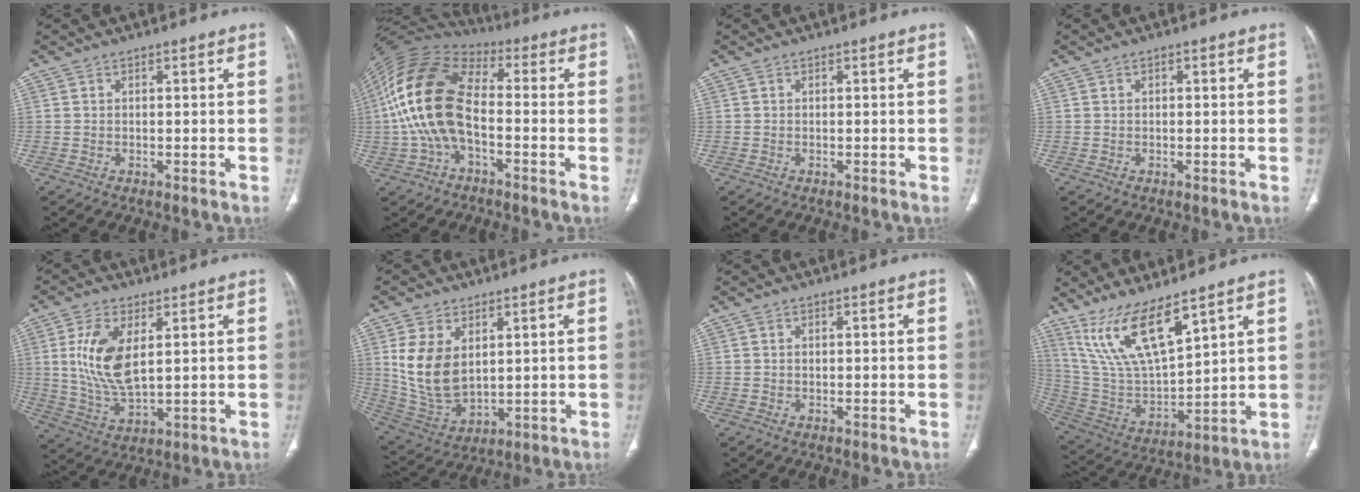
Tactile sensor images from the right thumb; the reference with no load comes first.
{"total": 17.3, "force": [-1.8, 9.8, 14.1], "torque": [-0.284, 0.032, -0.043]}
{"total": 0.0}
{"total": 0.6, "force": [0.2, 0.3, 0.5], "torque": [-0.008, 0.003, 0.003]}
{"total": 11.9, "force": [3.0, 5.6, 10.0], "torque": [-0.204, -0.018, 0.068]}
{"total": 13.0, "force": [3.2, 8.3, 9.5], "torque": [-0.171, -0.018, 0.083]}
{"total": 0.0}
{"total": 15.1, "force": [10.6, 3.9, 10.1], "torque": [-0.177, -0.057, 0.230]}